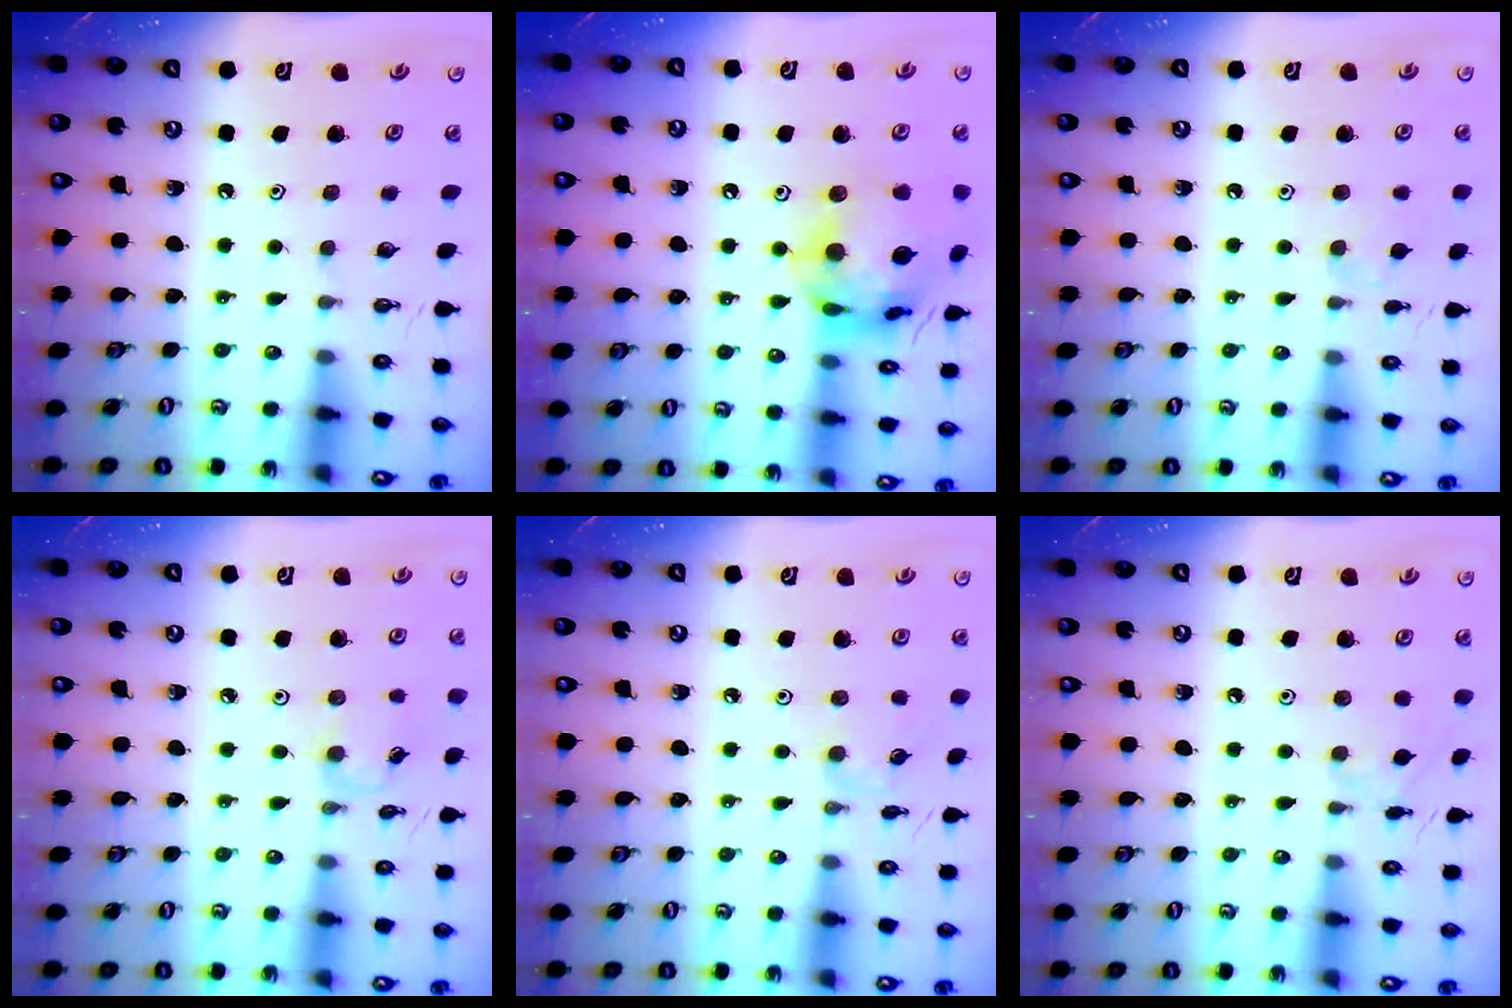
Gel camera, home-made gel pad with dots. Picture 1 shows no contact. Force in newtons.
{"total": 18.8, "press": 18.7, "slide": 1.6}
{"total": 4.2, "press": 4.1, "slide": 0.6}
{"total": 2.8, "press": 2.8, "slide": 0.4}
{"total": 1.7, "press": 1.7, "slide": 0.4}
{"total": 1.5, "press": 1.4, "slide": 0.5}